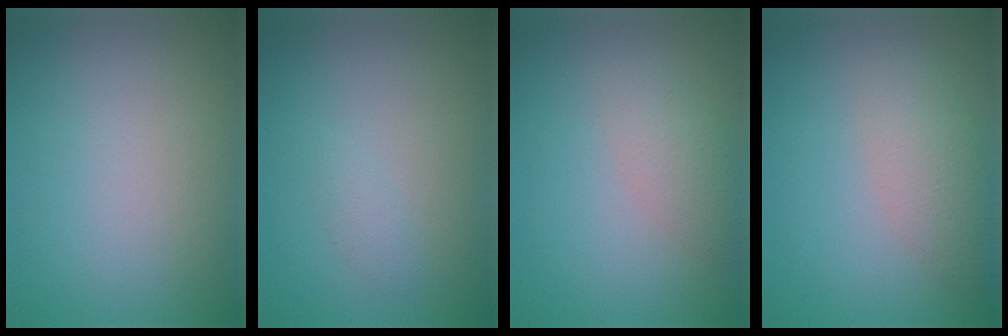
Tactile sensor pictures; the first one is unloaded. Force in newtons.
{"total": 0.8, "press": 0.8, "slide": 0.0}
{"total": 2.3, "press": 2.3, "slide": 0.1}
{"total": 3.2, "press": 3.2, "slide": 0.1}